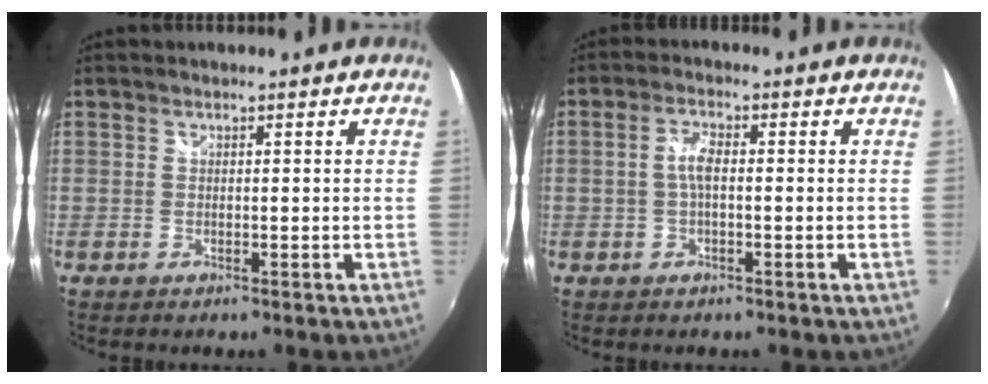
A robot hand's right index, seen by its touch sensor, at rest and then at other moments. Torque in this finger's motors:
{"motor_torque": [0.78, -0.08, 0.35, 0.09]}